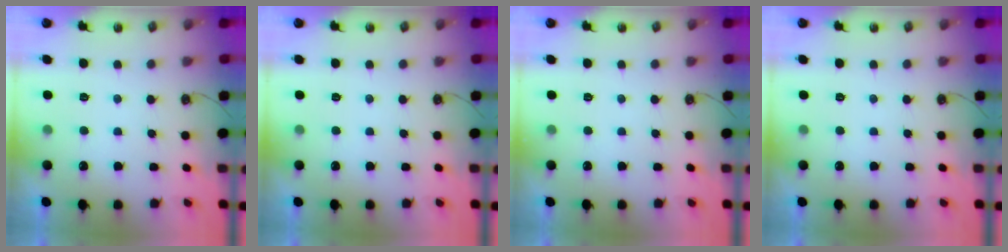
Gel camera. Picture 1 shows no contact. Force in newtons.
{"total": 0.0}
{"total": 0.0}
{"total": 0.0}